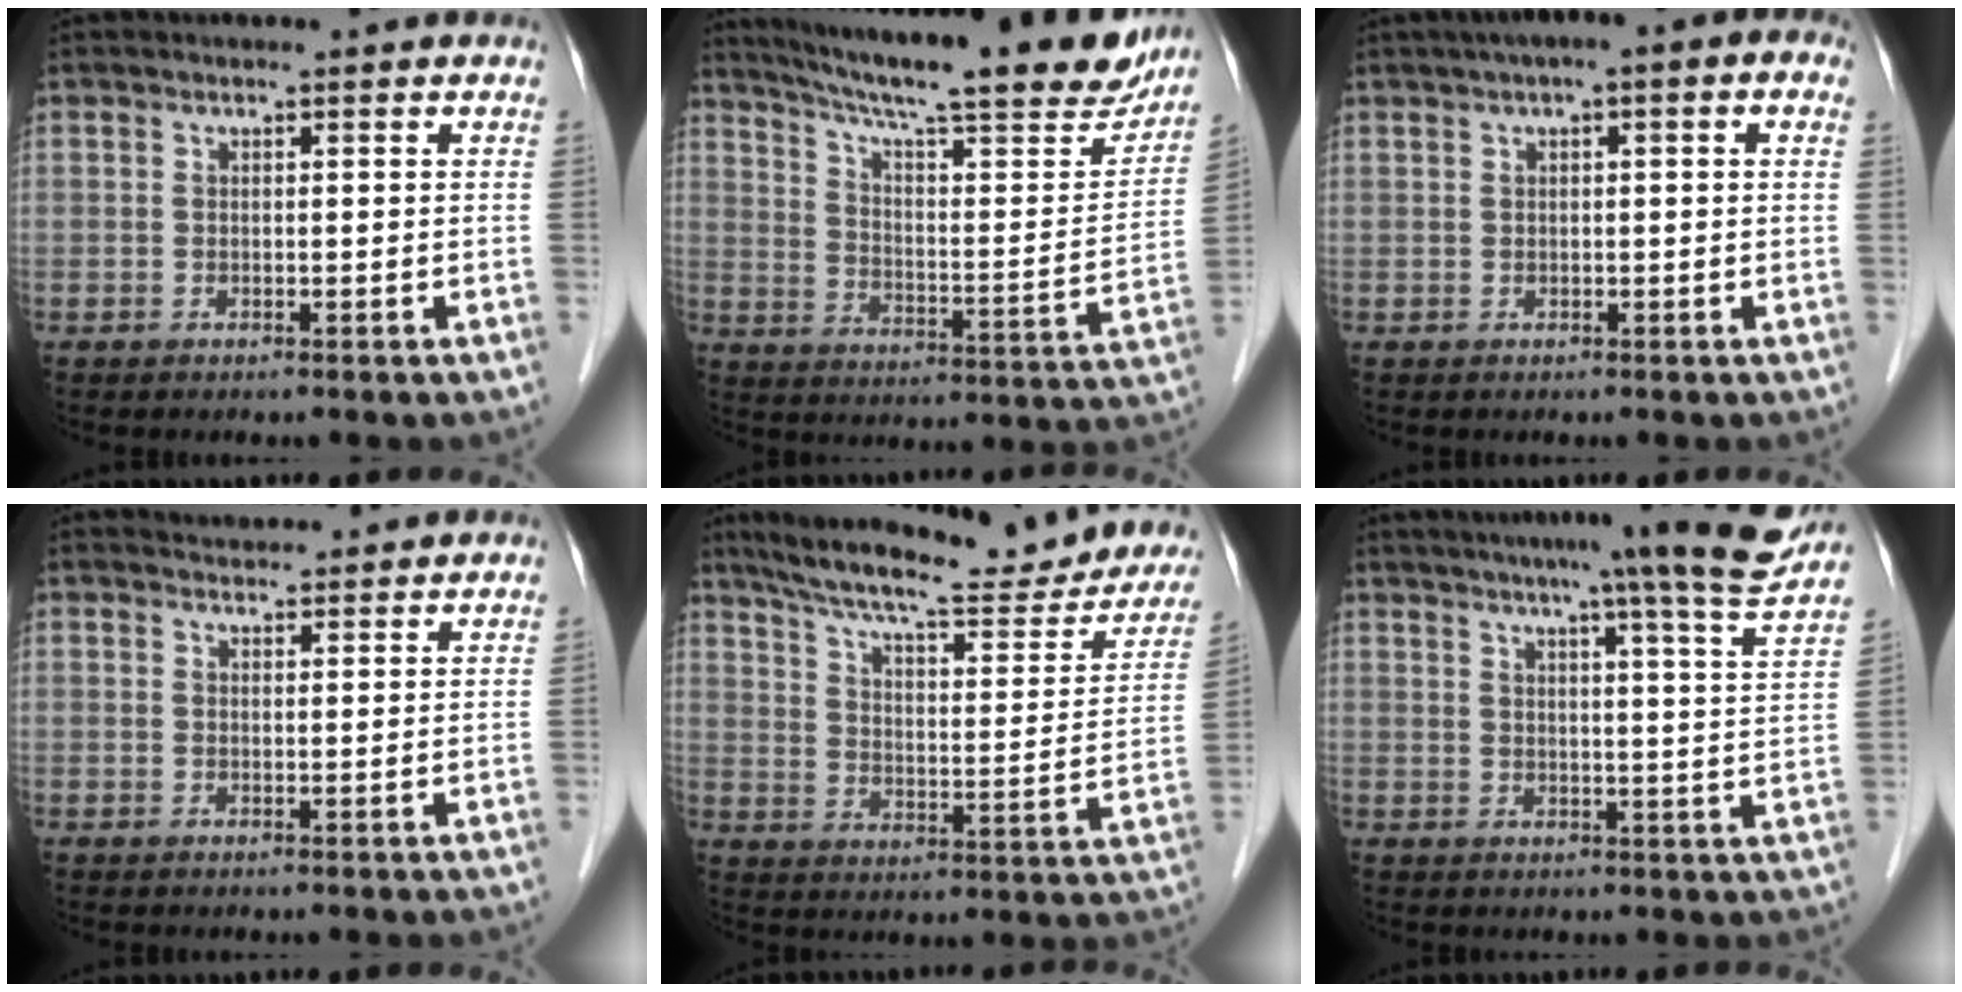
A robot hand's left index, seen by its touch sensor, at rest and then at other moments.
{"total": 26.3, "force": [22.2, 3.5, 13.7], "torque": [-0.218, -0.025, 0.303]}
{"total": 7.2, "force": [3.2, 1.5, 6.3], "torque": [-0.087, 0.039, 0.039]}
{"total": 3.6, "force": [3.6, 0.6, 0.3], "torque": [-0.011, 0.019, 0.051]}
{"total": 26.3, "force": [22.2, 5.0, 13.0], "torque": [-0.201, -0.019, 0.296]}
{"total": 15.7, "force": [13.5, -1.7, 7.8], "torque": [-0.115, -0.036, 0.160]}